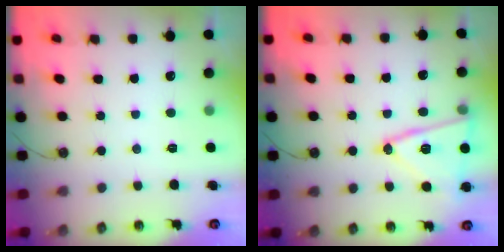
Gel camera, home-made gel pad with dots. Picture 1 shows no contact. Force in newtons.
{"total": 15.5, "press": 15.3, "slide": 2.7}